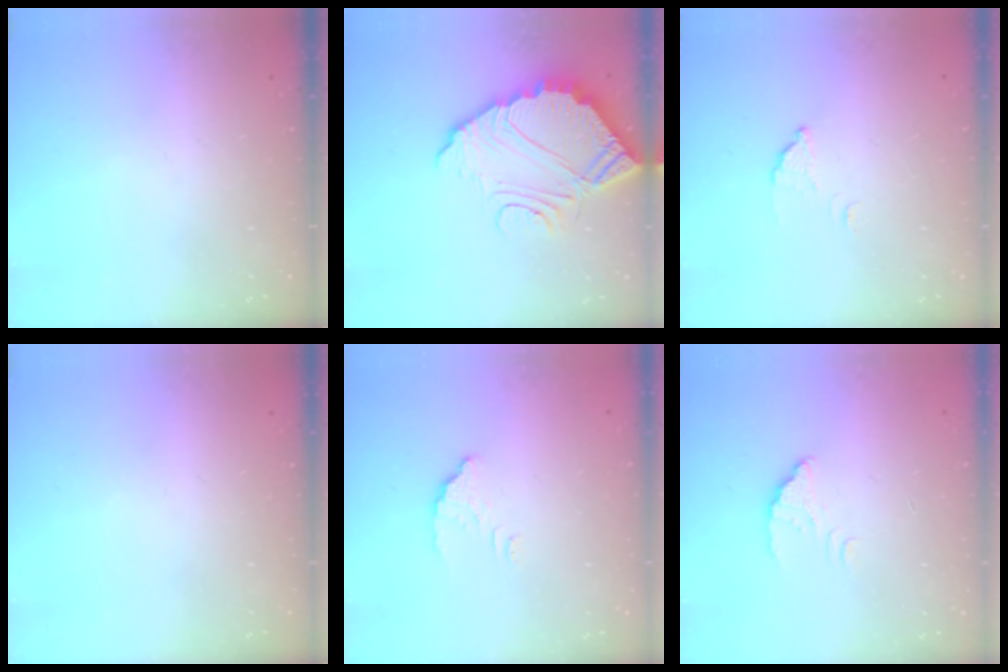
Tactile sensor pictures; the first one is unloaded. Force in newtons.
{"total": 10.7, "press": 10.6, "slide": 0.8}
{"total": 2.2, "press": 2.2, "slide": 0.1}
{"total": 0.0}
{"total": 2.7, "press": 2.7, "slide": 0.2}
{"total": 2.7, "press": 2.7, "slide": 0.1}